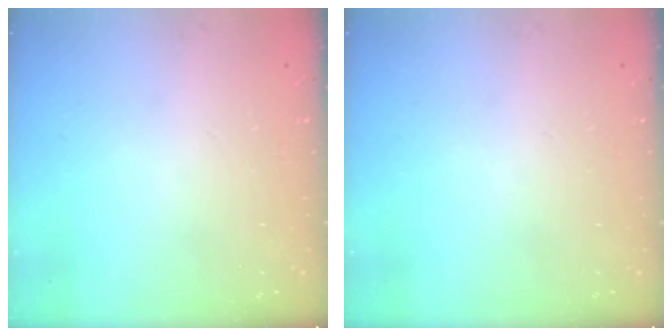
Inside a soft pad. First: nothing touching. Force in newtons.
{"total": 0.0}